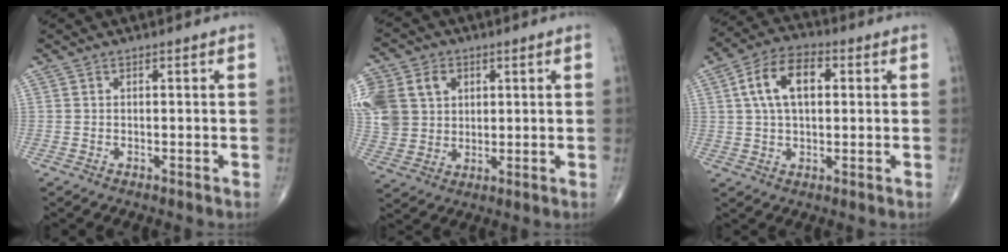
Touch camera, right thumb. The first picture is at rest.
{"total": 17.8, "force": [4.8, 14.6, 9.1], "torque": [-0.218, 0.029, 0.102]}
{"total": 10.9, "force": [2.4, 6.2, 8.6], "torque": [-0.147, 0.019, 0.037]}